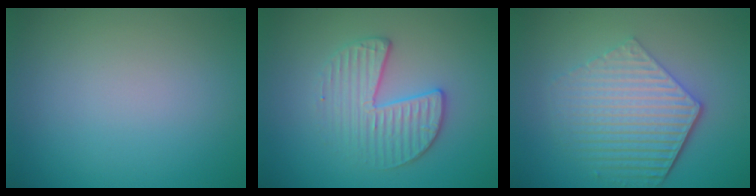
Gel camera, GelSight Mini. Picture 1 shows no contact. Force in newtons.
{"total": 3.5, "press": 3.2, "slide": 1.4}
{"total": 6.2, "press": 4.5, "slide": 4.2}